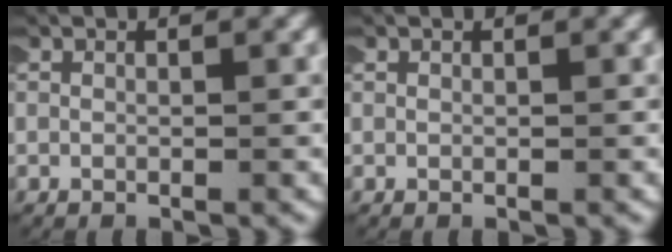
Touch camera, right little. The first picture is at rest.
{"total": 0.0}